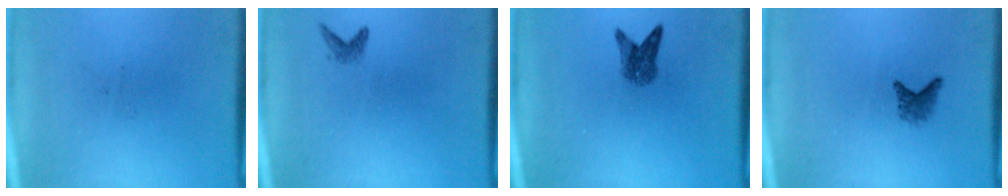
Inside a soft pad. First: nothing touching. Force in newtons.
{"total": 0.9}
{"total": 2.9}
{"total": 1.7}